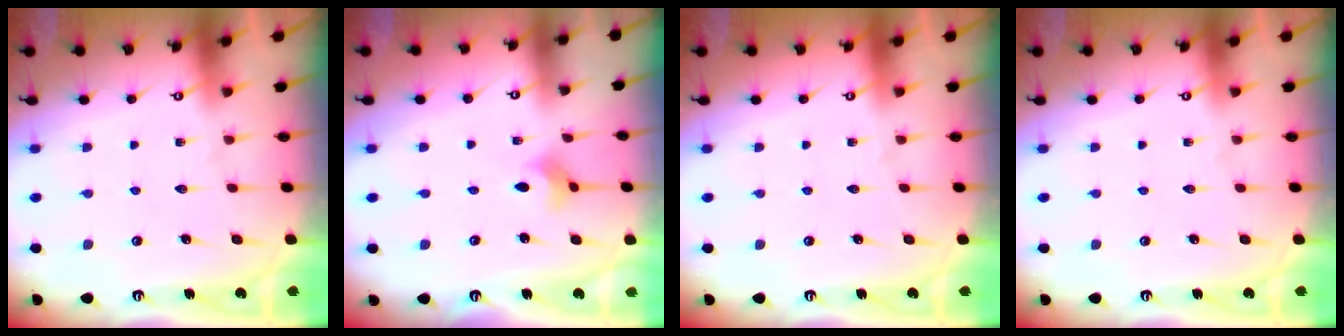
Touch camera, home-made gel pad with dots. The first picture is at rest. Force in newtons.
{"total": 2.8, "press": 2.7, "slide": 0.6}
{"total": 0.0}
{"total": 0.0}